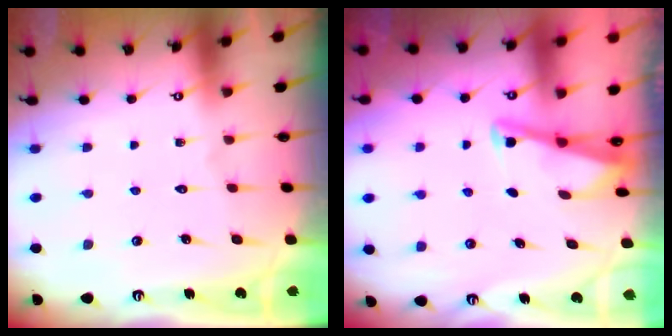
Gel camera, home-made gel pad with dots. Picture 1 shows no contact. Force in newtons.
{"total": 2.8, "press": 2.8, "slide": 0.4}